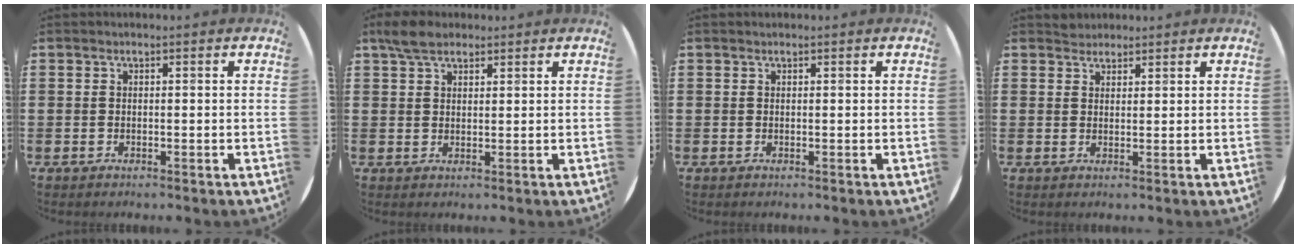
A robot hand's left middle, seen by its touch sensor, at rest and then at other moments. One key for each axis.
{"total": 3.8, "fx": 3.0, "fy": 1.7, "fz": 1.6, "tx": -0.029, "ty": 0.004, "tz": 0.055}
{"total": 0.0}
{"total": 1.9, "fx": 1.8, "fy": 0.6, "fz": -0.2, "tx": 0.001, "ty": 0.004, "tz": 0.037}